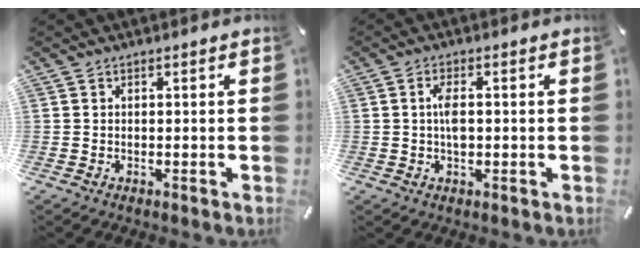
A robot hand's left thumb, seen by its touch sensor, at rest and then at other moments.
{"total": 3.8, "force": [-0.1, 1.8, 3.4], "torque": [-0.074, 0.002, -0.005]}